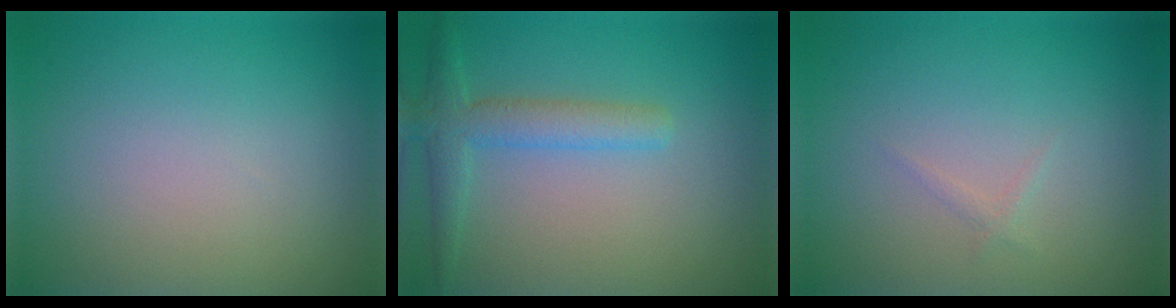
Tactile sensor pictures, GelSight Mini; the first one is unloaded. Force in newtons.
{"total": 3.0, "press": 3.0, "slide": 0.1}
{"total": 0.6, "press": 0.6, "slide": 0.1}